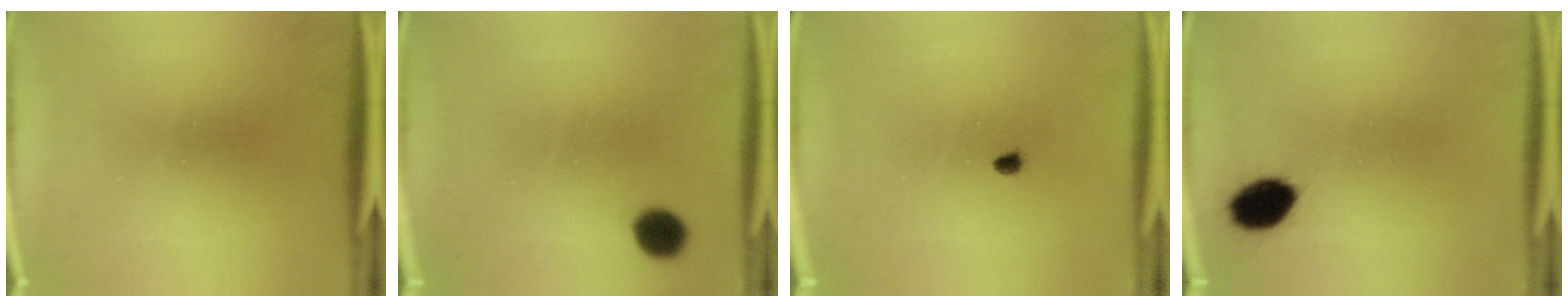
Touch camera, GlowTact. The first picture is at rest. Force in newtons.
{"total": 5.1}
{"total": 1.3}
{"total": 7.9}